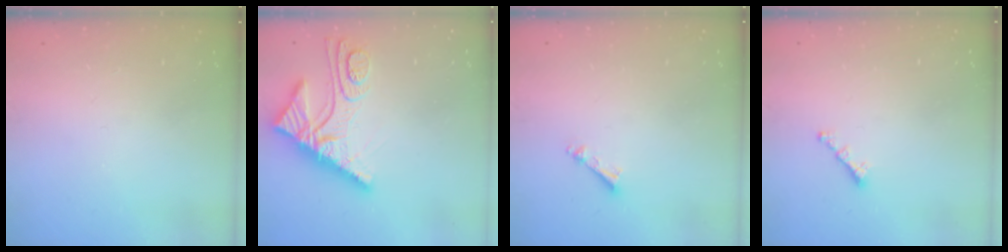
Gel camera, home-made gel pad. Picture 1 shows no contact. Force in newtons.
{"total": 11.9, "press": 11.9, "slide": 1.0}
{"total": 3.4, "press": 3.4, "slide": 0.4}
{"total": 1.6, "press": 1.5, "slide": 0.5}